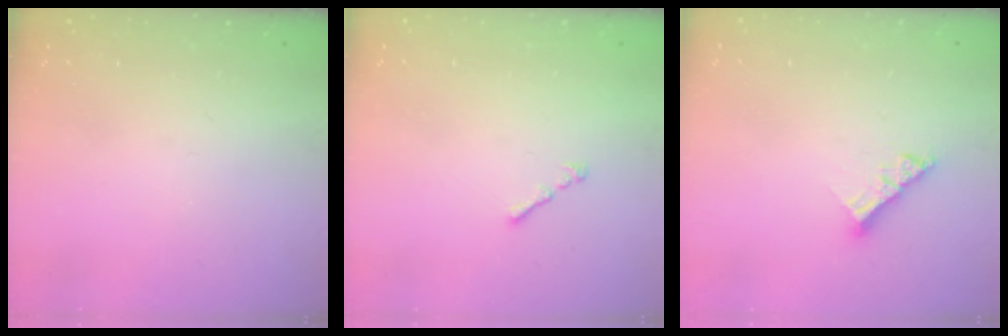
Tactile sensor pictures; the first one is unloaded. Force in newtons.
{"total": 1.0, "press": 0.9, "slide": 0.5}
{"total": 6.6, "press": 6.6, "slide": 0.6}